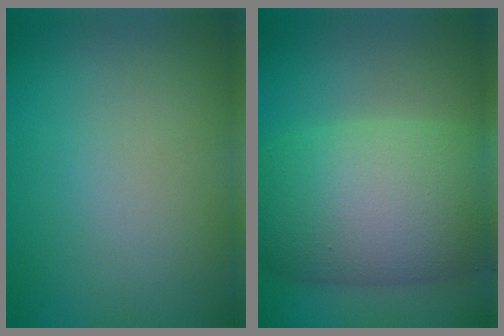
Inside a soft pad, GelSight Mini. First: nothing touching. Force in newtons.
{"total": 10.8, "press": 10.8, "slide": 0.5}